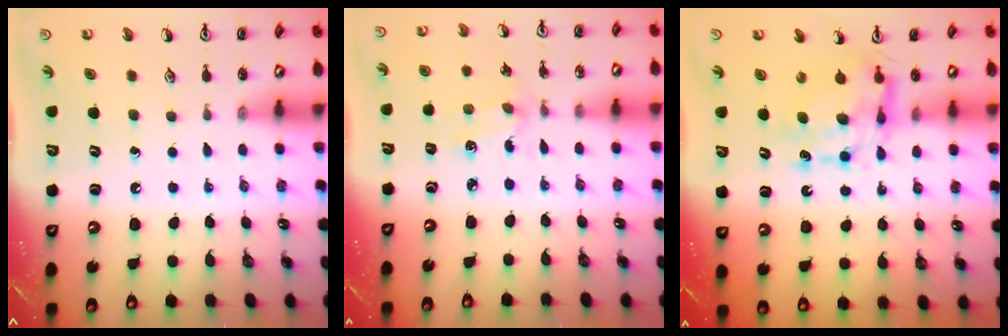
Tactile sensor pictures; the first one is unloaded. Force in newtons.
{"total": 2.0, "press": 2.0, "slide": 0.2}
{"total": 7.8, "press": 7.7, "slide": 0.4}